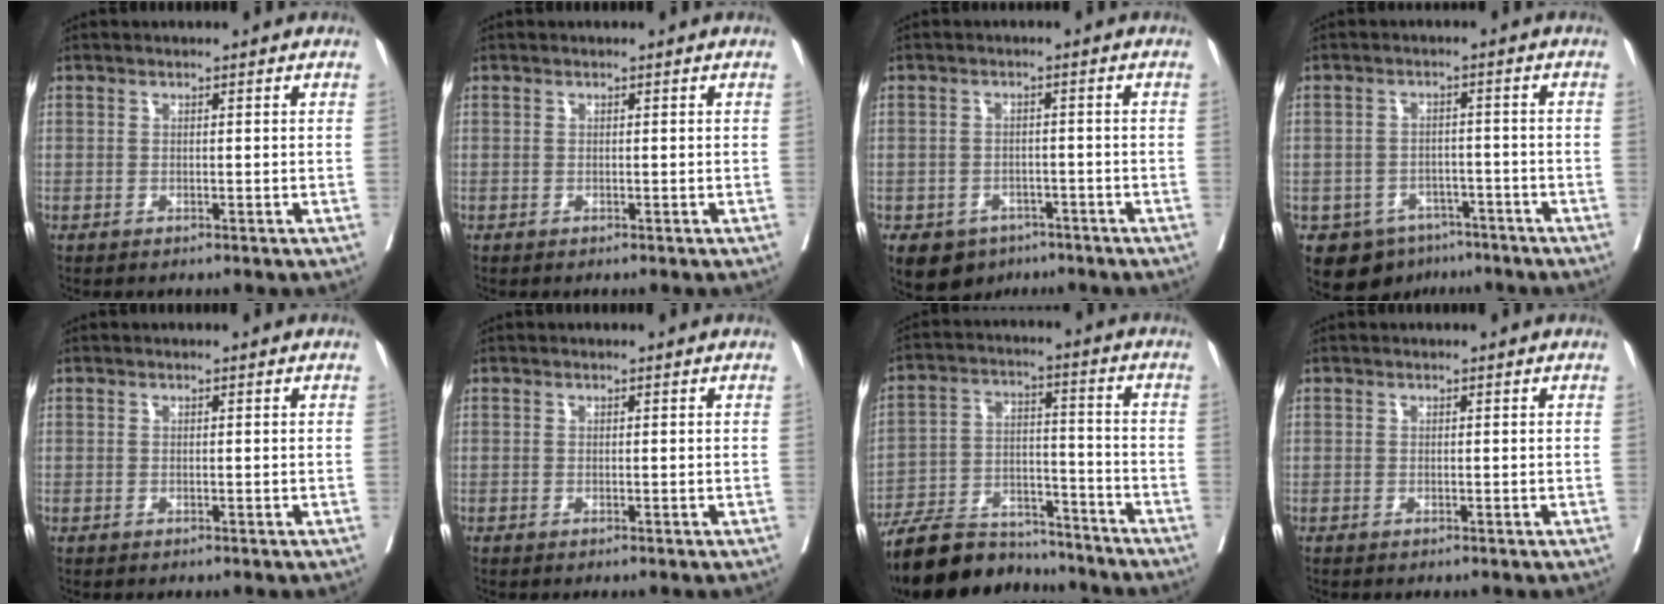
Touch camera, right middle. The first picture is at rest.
{"total": 0.0}
{"total": 6.0, "force": [-3.8, 4.4, 1.5], "torque": [-0.022, 0.003, -0.049]}
{"total": 7.2, "force": [-4.9, 4.9, 2.0], "torque": [-0.023, 0.008, -0.063]}
{"total": 0.0}
{"total": 0.0}
{"total": 14.9, "force": [-13.6, 4.5, 4.4], "torque": [-0.073, 0.017, -0.221]}
{"total": 0.6, "force": [0.5, -0.3, 0.0], "torque": [0.010, 0.002, 0.007]}